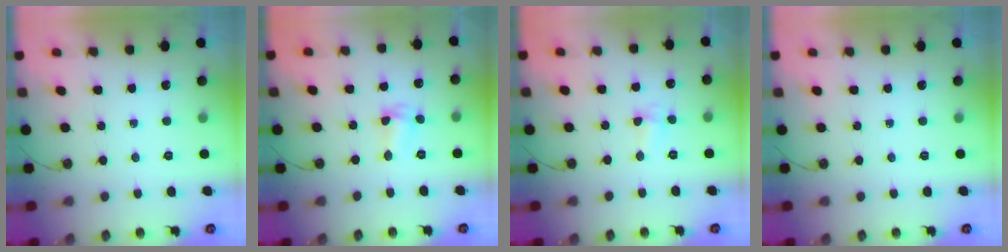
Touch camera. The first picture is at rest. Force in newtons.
{"total": 2.9, "press": 2.9, "slide": 0.5}
{"total": 2.9, "press": 2.7, "slide": 1.0}
{"total": 0.0}